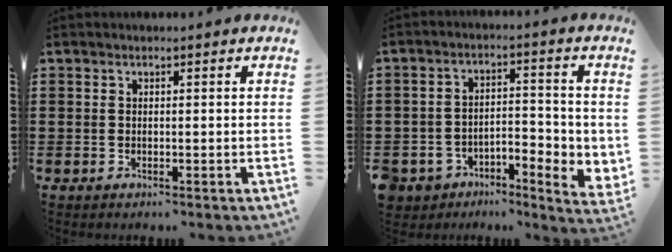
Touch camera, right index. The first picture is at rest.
{"total": 4.4, "force": [-3.0, 2.4, 2.1], "torque": [-0.046, 0.007, -0.062]}